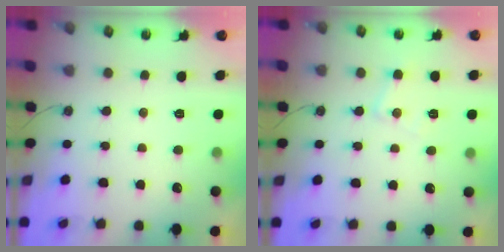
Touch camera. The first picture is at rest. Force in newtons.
{"total": 6.6, "press": 6.6, "slide": 0.3}